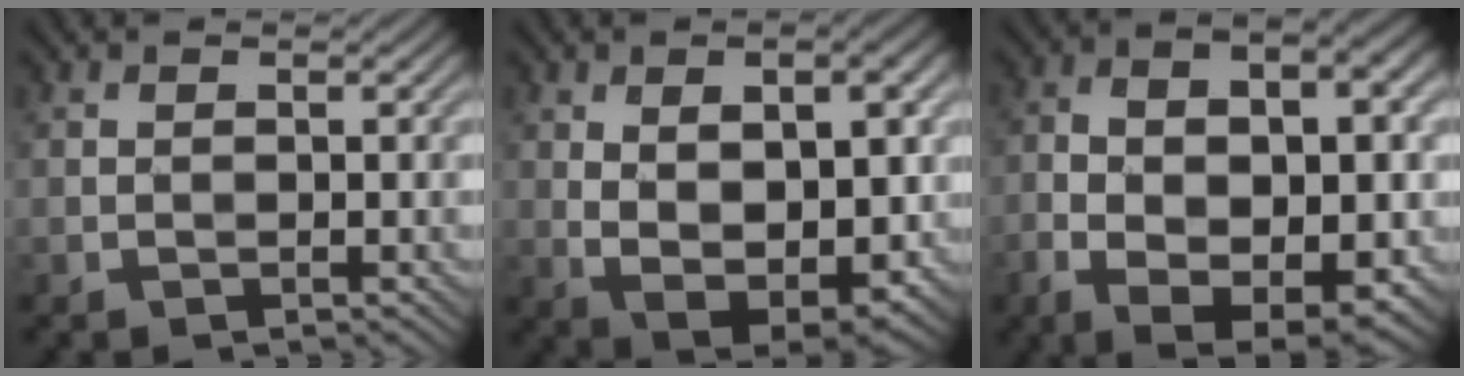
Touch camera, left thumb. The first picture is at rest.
{"total": 10.4, "force": [0.9, 5.9, 8.5], "torque": [-0.145, -0.021, 0.034]}
{"total": 14.9, "force": [-3.5, 7.7, 12.2], "torque": [-0.192, -0.023, -0.031]}